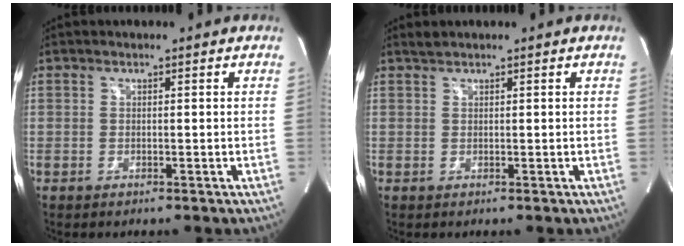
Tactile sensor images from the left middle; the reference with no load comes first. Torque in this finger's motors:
{"motor_torque": [0.18, -0.07, -0.04, -0.01]}